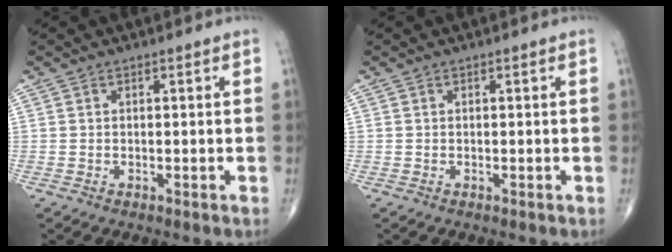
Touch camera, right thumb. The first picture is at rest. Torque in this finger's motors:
{"motor_torque": [-0.11, 0.26, -0.06, -0.13, 0.01]}